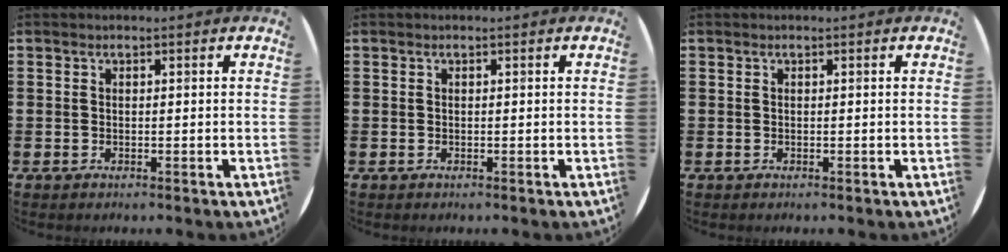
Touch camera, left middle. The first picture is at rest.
{"total": 0.0}
{"total": 0.0}